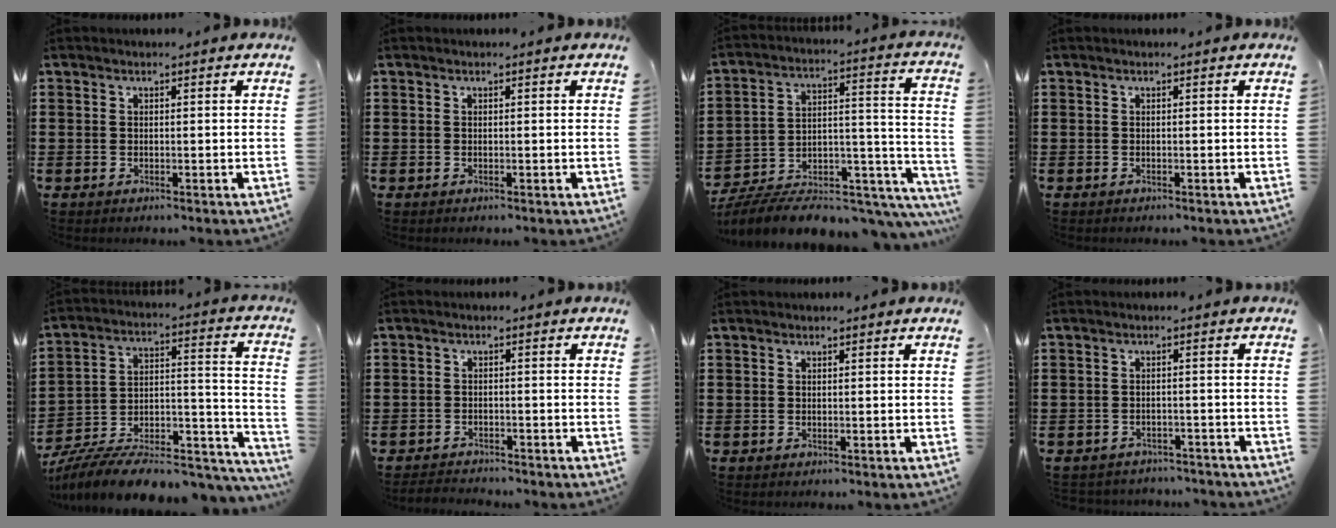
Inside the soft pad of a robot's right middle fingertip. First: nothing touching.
{"total": 0.0}
{"total": 7.5, "force": [-6.7, 2.2, 2.8], "torque": [-0.040, 0.004, -0.124]}
{"total": 0.0}
{"total": 10.0, "force": [-8.8, 2.4, 4.1], "torque": [-0.054, 0.016, -0.164]}
{"total": 2.5, "force": [-2.4, 0.4, -0.3], "torque": [-0.002, -0.001, -0.053]}
{"total": 0.0}
{"total": 2.3, "force": [-2.3, 0.3, -0.3], "torque": [-0.005, -0.002, -0.051]}